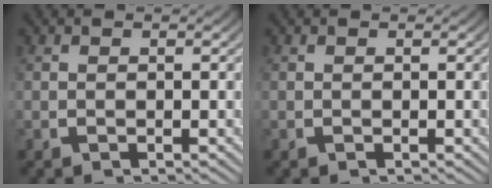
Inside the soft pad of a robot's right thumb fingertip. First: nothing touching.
{"total": 0.0}